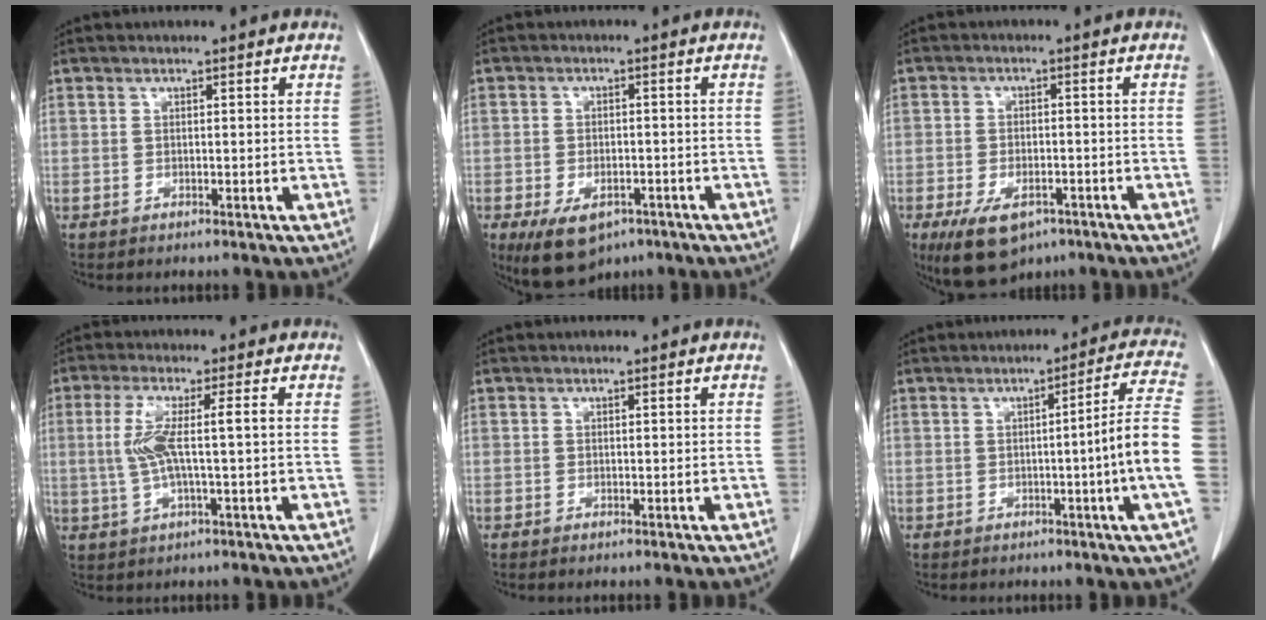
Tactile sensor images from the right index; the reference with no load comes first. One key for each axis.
{"total": 8.5, "fx": -5.3, "fy": 4.6, "fz": 4.9, "tx": -0.082, "ty": -0.006, "tz": -0.076}
{"total": 8.8, "fx": -5.5, "fy": 4.3, "fz": 5.4, "tx": -0.097, "ty": -0.009, "tz": -0.083}
{"total": 6.3, "fx": 0.2, "fy": 0.3, "fz": 6.3, "tx": -0.135, "ty": 0.011, "tz": 0.006}
{"total": 0.0}
{"total": 10.1, "fx": -1.9, "fy": -2.4, "fz": 9.6, "tx": -0.121, "ty": -0.005, "tz": -0.028}